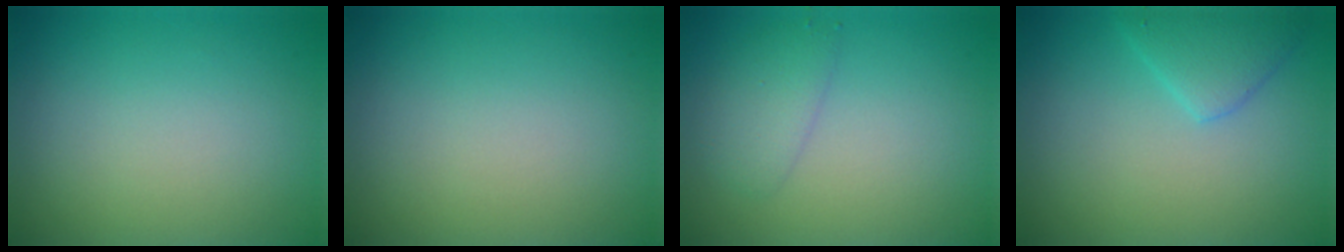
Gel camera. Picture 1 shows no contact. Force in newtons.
{"total": 0.0}
{"total": 2.1, "press": 2.1, "slide": 0.1}
{"total": 2.6, "press": 2.6, "slide": 0.1}